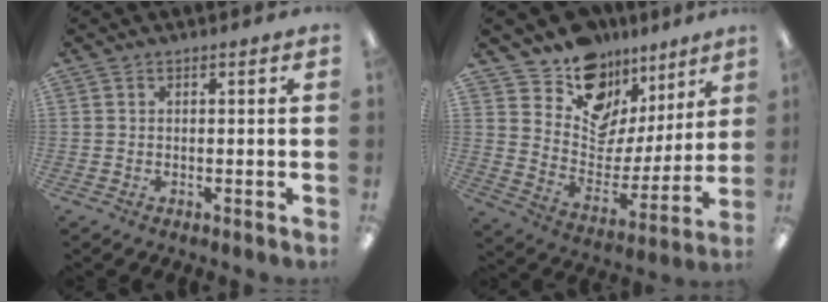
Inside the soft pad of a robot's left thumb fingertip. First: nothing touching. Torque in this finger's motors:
{"motor_torque": [0.16, 0.33, 1.26, -1.51, 0.05]}